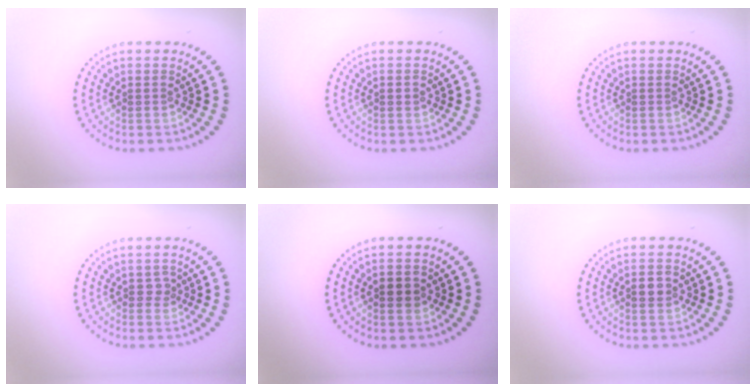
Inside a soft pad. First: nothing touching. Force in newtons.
{"total": 0.8, "press": 0.8, "slide": 0.1}
{"total": 0.0}
{"total": 1.0, "press": 0.8, "slide": 0.6}
{"total": 2.1, "press": 2.1, "slide": 0.0}
{"total": 1.6, "press": 1.6, "slide": 0.3}